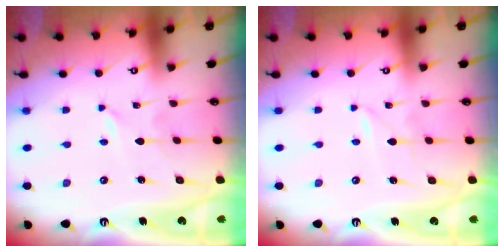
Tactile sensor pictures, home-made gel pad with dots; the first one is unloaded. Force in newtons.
{"total": 0.9, "press": 0.9, "slide": 0.1}